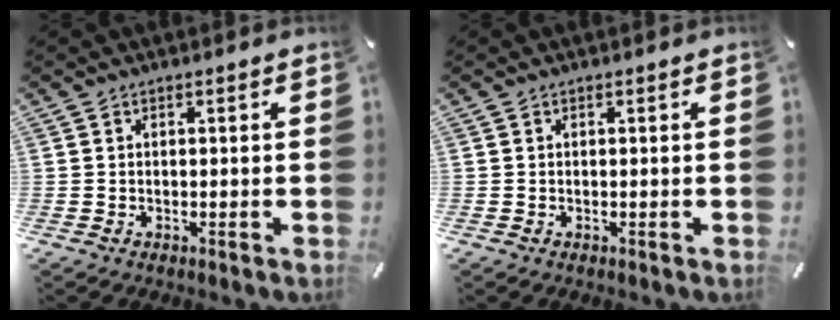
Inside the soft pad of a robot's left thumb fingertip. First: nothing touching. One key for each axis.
{"total": 0.0}